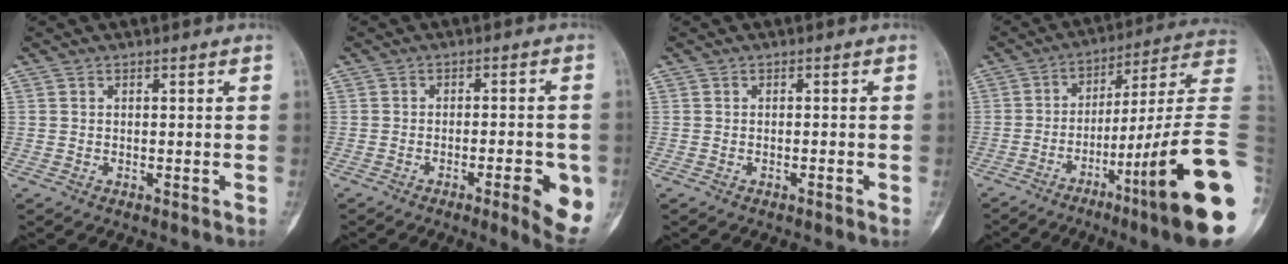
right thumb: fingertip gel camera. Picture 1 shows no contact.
{"total": 8.3, "force": [-3.1, 1.9, 7.5], "torque": [-0.091, 0.003, -0.036]}
{"total": 0.7, "force": [-0.4, 0.1, 0.6], "torque": [-0.013, 0.003, -0.005]}
{"total": 25.9, "force": [-8.3, 2.1, 24.5], "torque": [-0.295, 0.039, -0.126]}